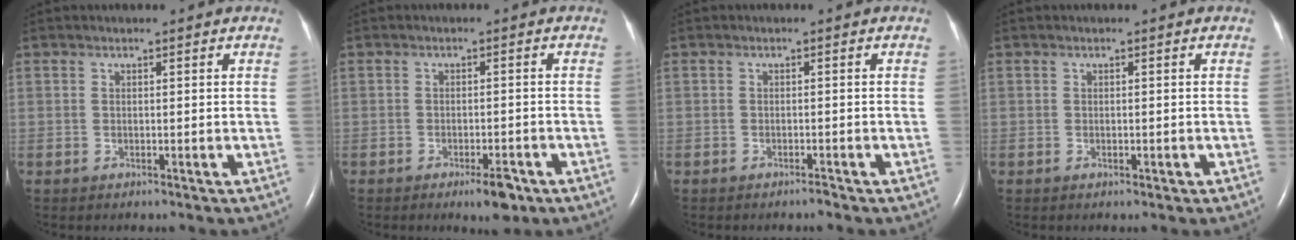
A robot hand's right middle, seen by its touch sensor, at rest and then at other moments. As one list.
[{"total": 3.9, "force": [-2.4, 1.1, 2.9], "torque": [-0.043, -0.002, -0.031]}, {"total": 0.8, "force": [-0.7, 0.0, 0.3], "torque": [-0.005, 0.000, -0.011]}, {"total": 1.1, "force": [-0.5, 0.7, 0.7], "torque": [-0.011, 0.000, -0.002]}]